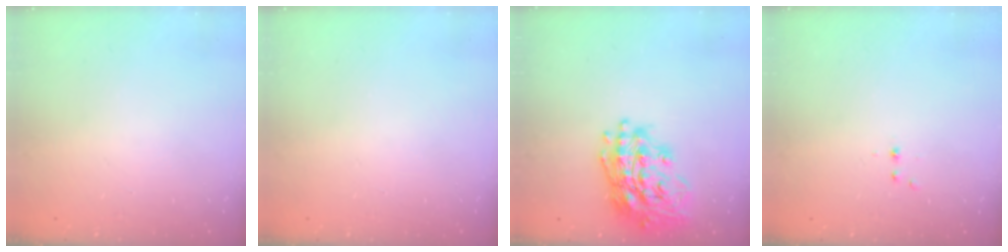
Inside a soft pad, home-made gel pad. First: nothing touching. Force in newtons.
{"total": 0.0}
{"total": 19.7, "press": 19.5, "slide": 2.7}
{"total": 2.2, "press": 1.9, "slide": 1.2}